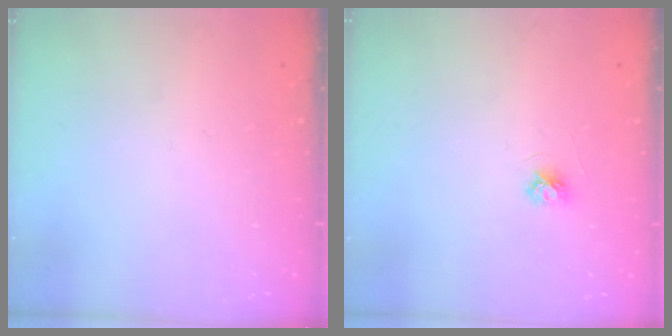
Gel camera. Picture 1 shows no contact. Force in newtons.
{"total": 3.8, "press": 3.7, "slide": 0.5}